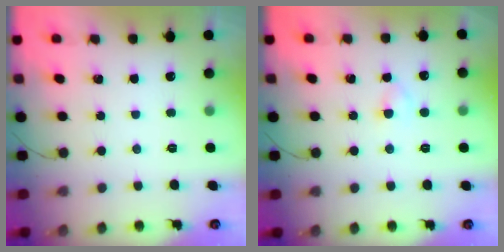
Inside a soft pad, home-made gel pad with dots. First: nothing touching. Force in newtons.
{"total": 2.8, "press": 2.6, "slide": 1.1}